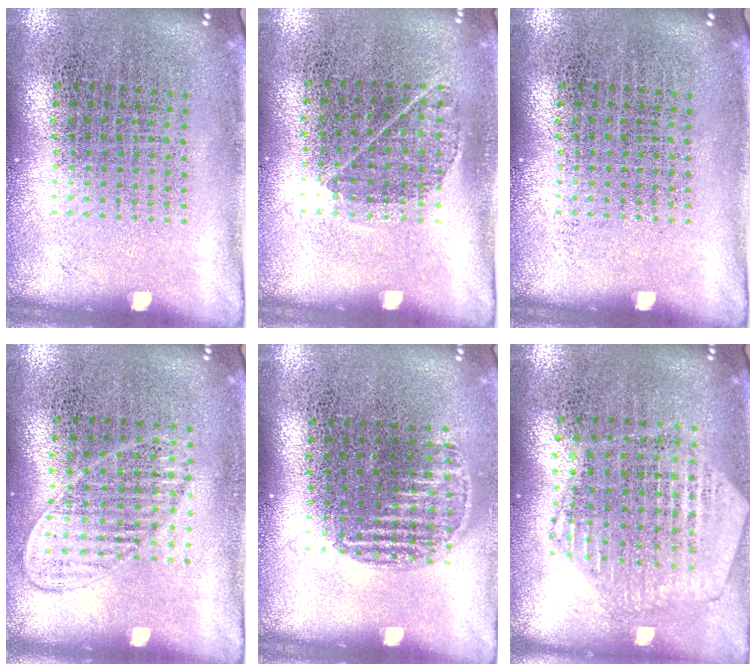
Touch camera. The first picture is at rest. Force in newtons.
{"total": 0.8, "press": 0.6, "slide": 0.5}
{"total": 0.0}
{"total": 1.0, "press": 1.0, "slide": 0.3}
{"total": 0.9, "press": 0.8, "slide": 0.5}
{"total": 1.2, "press": 1.2, "slide": 0.1}